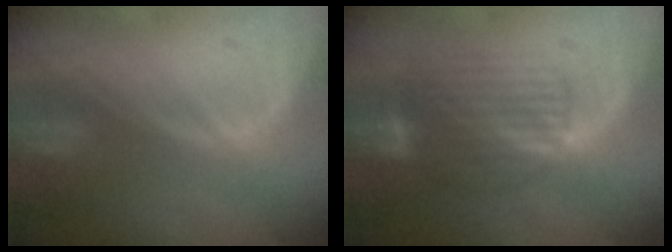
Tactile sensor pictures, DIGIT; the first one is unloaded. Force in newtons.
{"total": 8.4, "press": 7.2, "slide": 4.4}